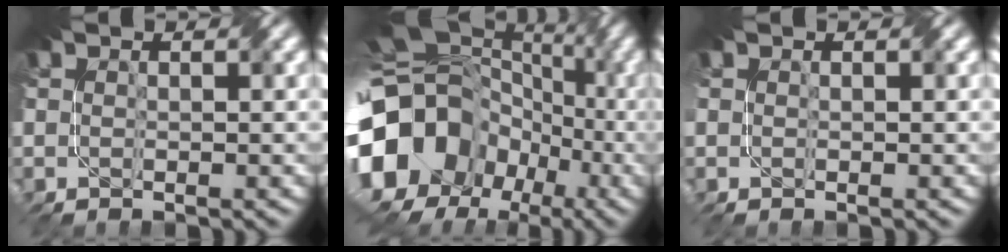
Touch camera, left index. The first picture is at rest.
{"total": 18.0, "force": [-3.8, 15.4, 8.6], "torque": [-0.200, 0.007, -0.081]}
{"total": 0.0}